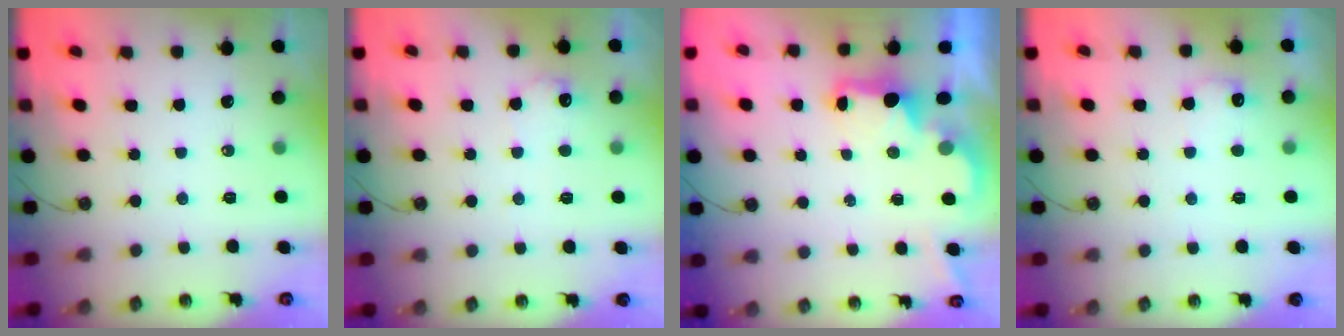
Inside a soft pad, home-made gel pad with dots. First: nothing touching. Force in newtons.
{"total": 7.0, "press": 7.0, "slide": 0.4}
{"total": 2.1, "press": 2.0, "slide": 0.8}
{"total": 7.5, "press": 7.5, "slide": 0.5}